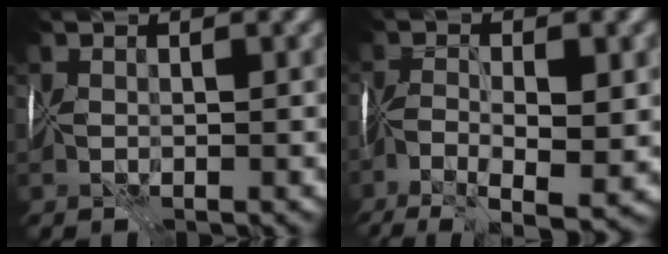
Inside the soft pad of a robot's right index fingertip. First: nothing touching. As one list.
[{"total": 8.1, "force": [-3.8, 2.2, 6.8], "torque": [-0.124, -0.017, -0.062]}]